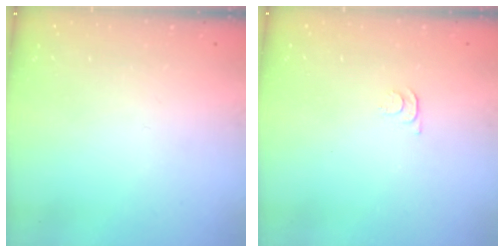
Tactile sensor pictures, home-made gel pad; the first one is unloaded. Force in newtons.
{"total": 3.6, "press": 3.5, "slide": 0.8}